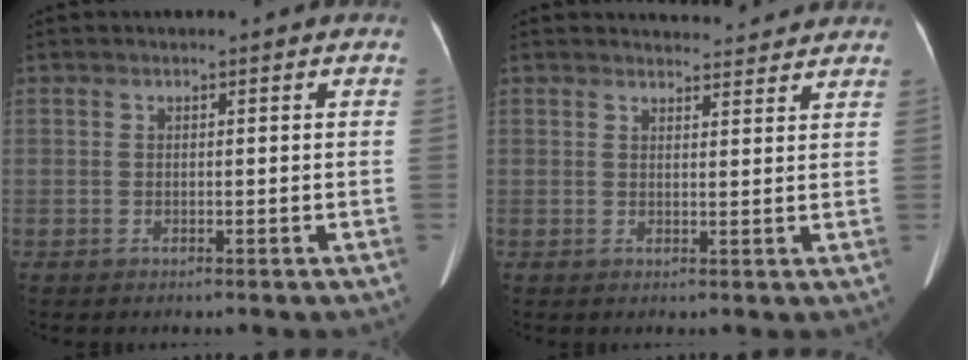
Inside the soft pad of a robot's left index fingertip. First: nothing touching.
{"total": 6.7, "force": [6.5, 1.1, 0.9], "torque": [-0.008, 0.009, 0.068]}